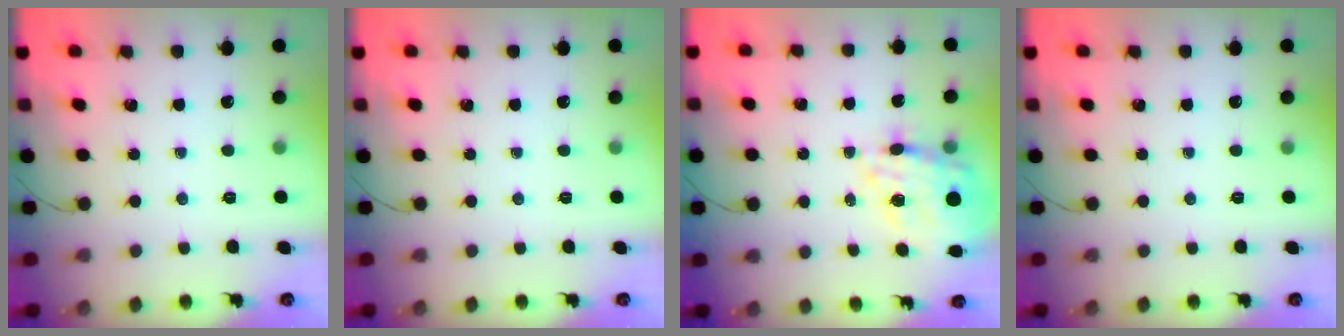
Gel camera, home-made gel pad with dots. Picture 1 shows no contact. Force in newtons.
{"total": 0.0}
{"total": 17.3, "press": 16.9, "slide": 3.8}
{"total": 0.0}